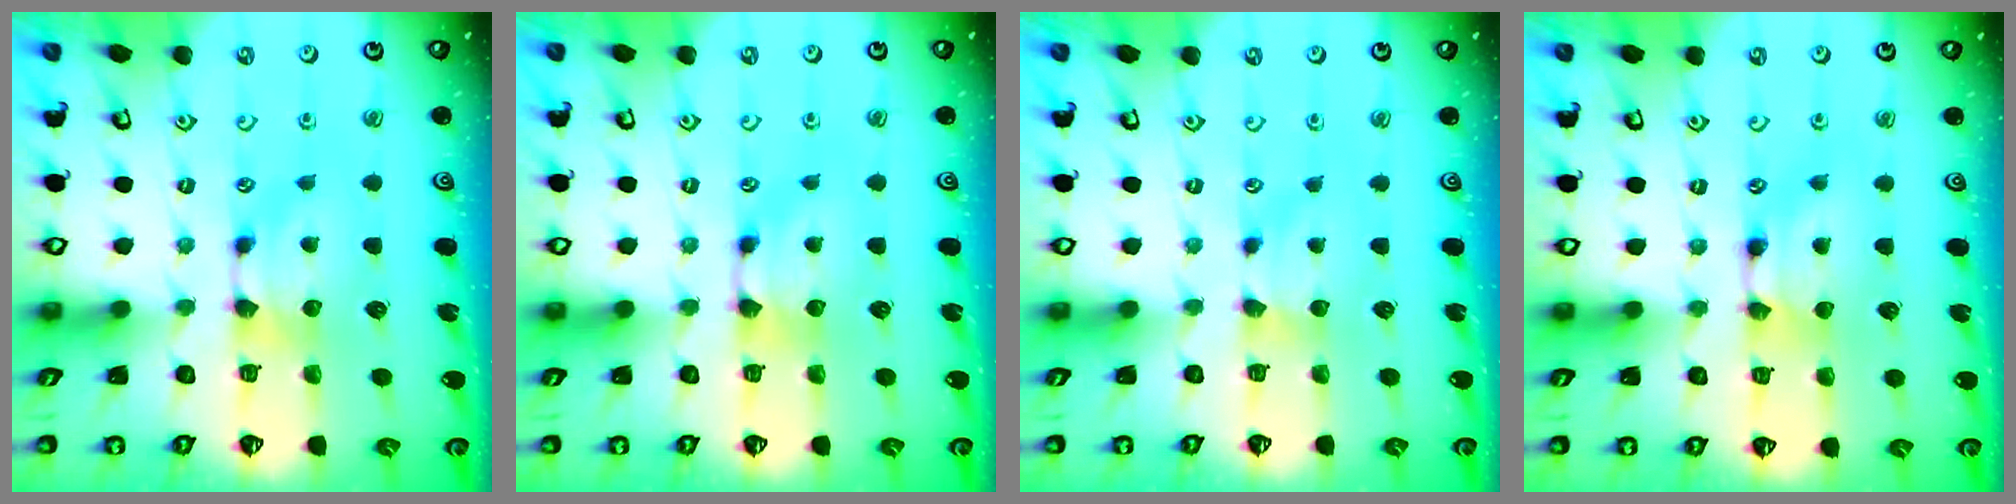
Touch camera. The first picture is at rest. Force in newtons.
{"total": 0.6, "press": 0.0, "slide": 0.6}
{"total": 1.0, "press": 0.9, "slide": 0.3}
{"total": 1.7, "press": 1.7, "slide": 0.2}